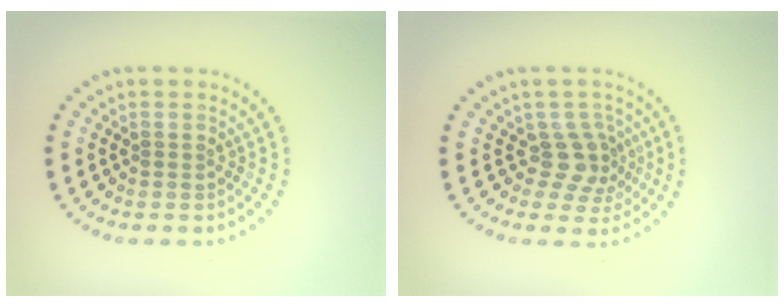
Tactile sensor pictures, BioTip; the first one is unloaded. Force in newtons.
{"total": 2.9, "press": 2.2, "slide": 1.8}